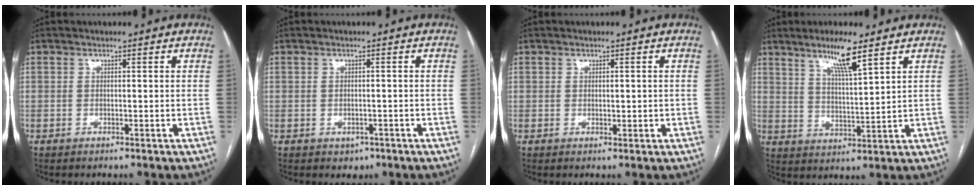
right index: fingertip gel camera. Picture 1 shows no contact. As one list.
[{"total": 1.7, "force": [-0.9, 1.4, 0.5], "torque": [-0.002, 0.002, -0.004]}, {"total": 0.9, "force": [0.1, 0.7, 0.6], "torque": [-0.006, 0.000, 0.002]}, {"total": 7.5, "force": [5.2, 0.0, 5.4], "torque": [-0.098, -0.008, 0.093]}]